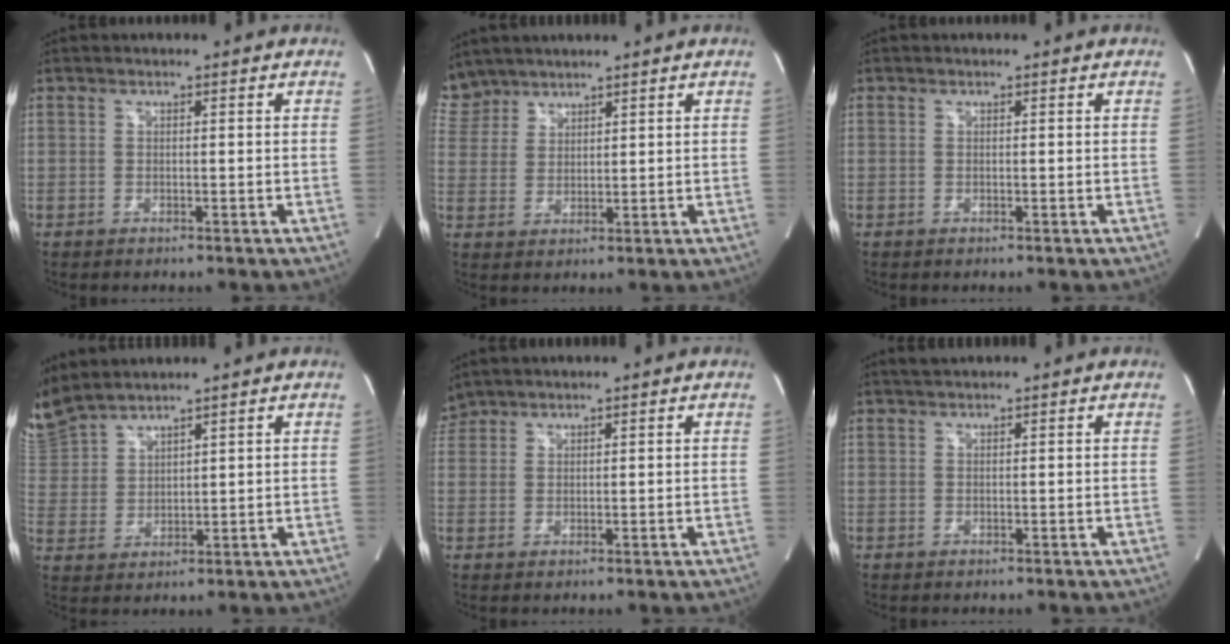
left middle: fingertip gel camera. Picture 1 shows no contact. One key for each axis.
{"total": 6.0, "fx": 5.4, "fy": 2.7, "fz": -0.1, "tx": 0.000, "ty": 0.010, "tz": 0.115}
{"total": 0.0}
{"total": 8.6, "fx": 8.2, "fy": 1.0, "fz": 2.1, "tx": -0.068, "ty": 0.018, "tz": 0.180}
{"total": 2.7, "fx": 2.6, "fy": 0.8, "fz": -0.2, "tx": -0.004, "ty": 0.017, "tz": 0.055}
{"total": 1.3, "fx": 1.2, "fy": 0.2, "fz": 0.4, "tx": -0.013, "ty": 0.012, "tz": 0.026}